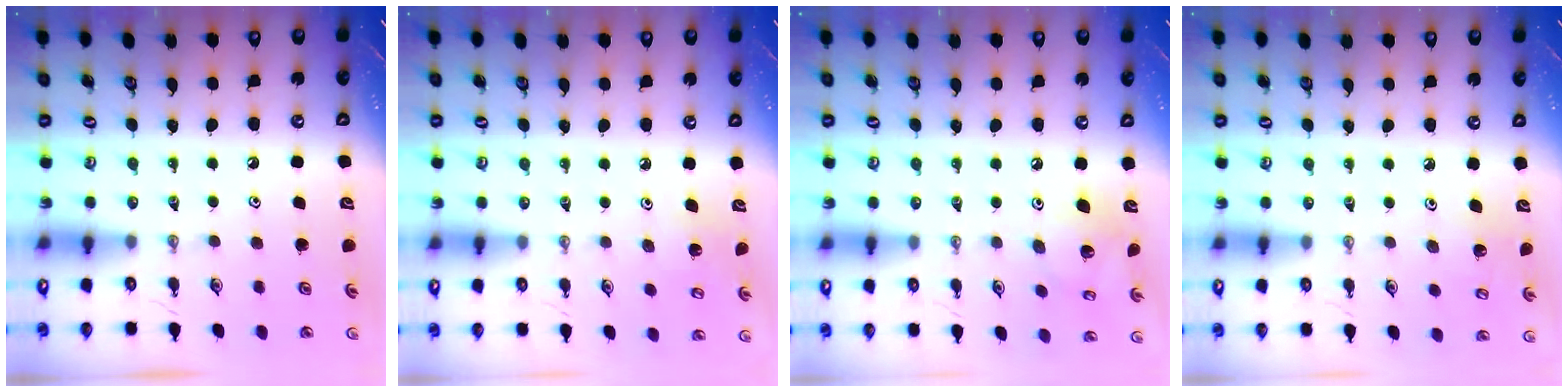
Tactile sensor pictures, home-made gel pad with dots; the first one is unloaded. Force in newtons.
{"total": 3.8, "press": 3.8, "slide": 0.2}
{"total": 9.2, "press": 9.2, "slide": 0.6}
{"total": 3.7, "press": 3.7, "slide": 0.2}